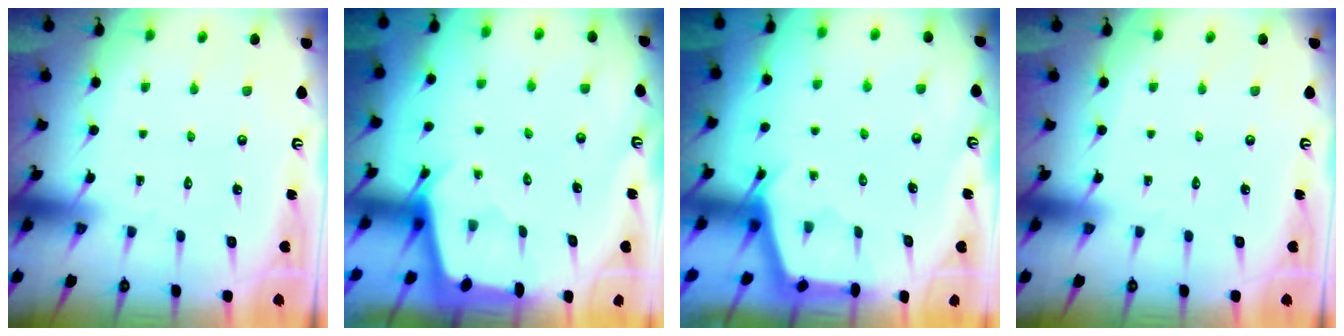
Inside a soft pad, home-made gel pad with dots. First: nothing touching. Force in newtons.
{"total": 2.5, "press": 2.5, "slide": 0.3}
{"total": 2.9, "press": 2.9, "slide": 0.3}
{"total": 0.0}